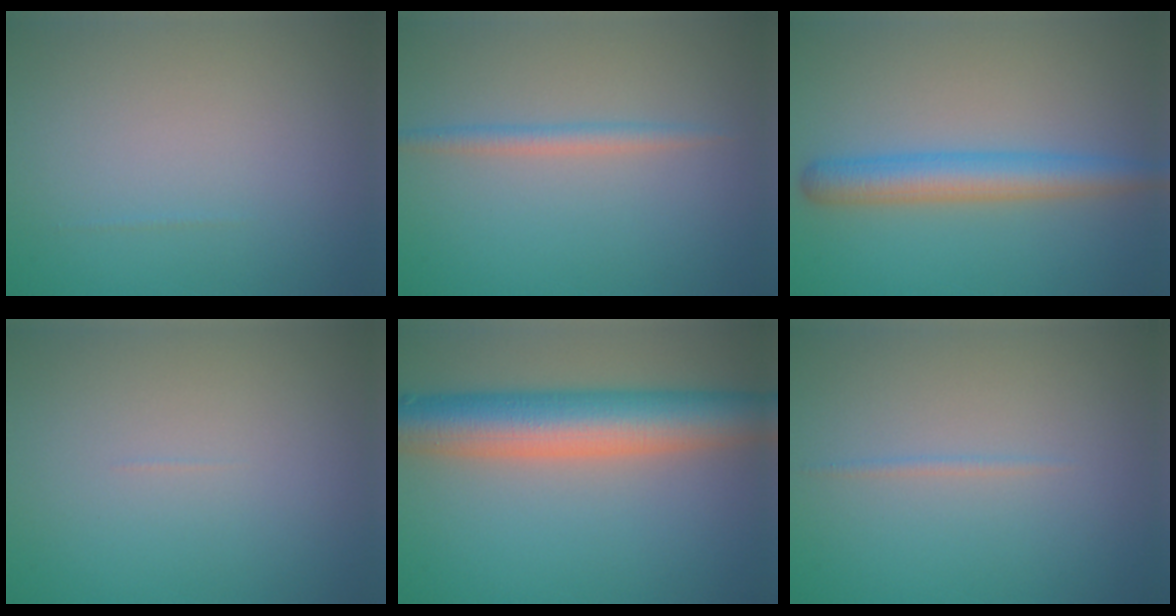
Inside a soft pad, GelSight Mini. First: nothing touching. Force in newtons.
{"total": 1.7, "press": 1.7, "slide": 0.0}
{"total": 4.3, "press": 4.3, "slide": 0.1}
{"total": 0.0}
{"total": 8.8, "press": 8.8, "slide": 0.1}
{"total": 0.6, "press": 0.6, "slide": 0.1}